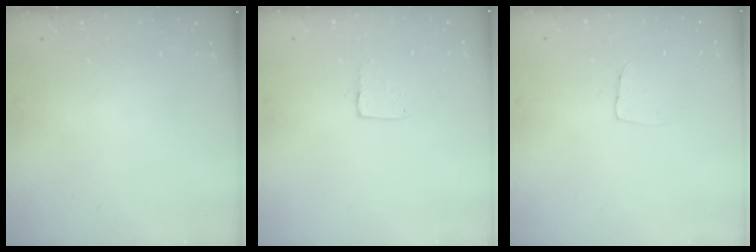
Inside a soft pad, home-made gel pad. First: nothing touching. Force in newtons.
{"total": 3.4, "press": 3.4, "slide": 0.2}
{"total": 3.7, "press": 3.7, "slide": 0.2}